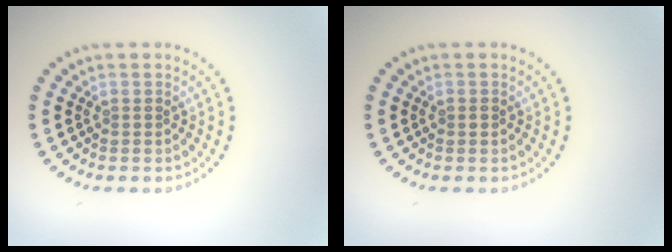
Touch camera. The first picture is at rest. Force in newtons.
{"total": 0.7, "press": 0.6, "slide": 0.1}